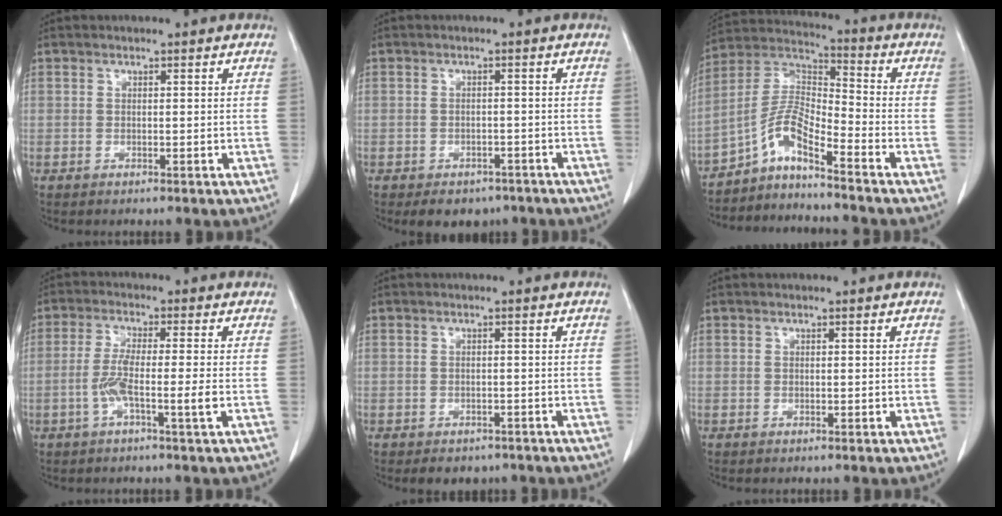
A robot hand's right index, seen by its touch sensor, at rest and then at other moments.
{"total": 5.5, "force": [-4.1, 3.3, 1.6], "torque": [-0.010, 0.008, -0.051]}
{"total": 7.8, "force": [-5.6, 0.6, 5.3], "torque": [-0.113, 0.016, -0.109]}
{"total": 5.5, "force": [-1.7, -0.3, 5.2], "torque": [-0.106, -0.003, -0.033]}
{"total": 3.6, "force": [-2.8, 2.1, 0.8], "torque": [-0.003, 0.004, -0.033]}
{"total": 0.0}